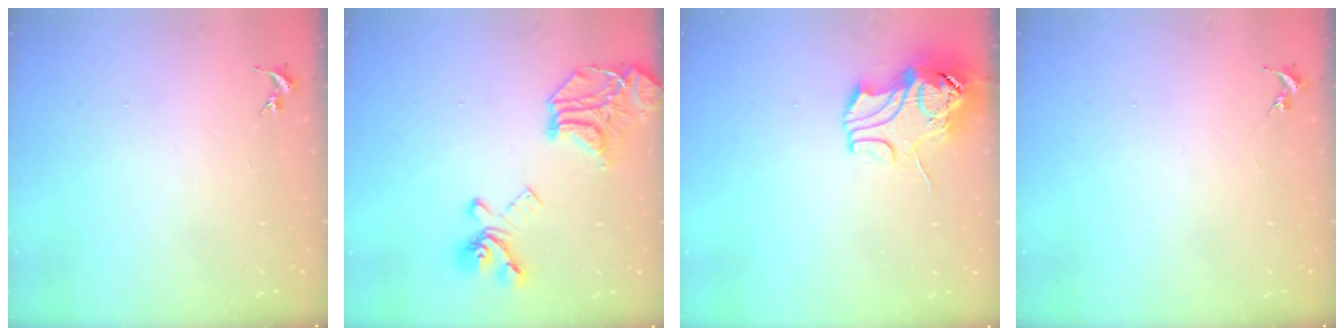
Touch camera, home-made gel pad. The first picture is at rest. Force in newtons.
{"total": 21.1, "press": 21.0, "slide": 2.3}
{"total": 11.2, "press": 11.0, "slide": 1.7}
{"total": 0.0}